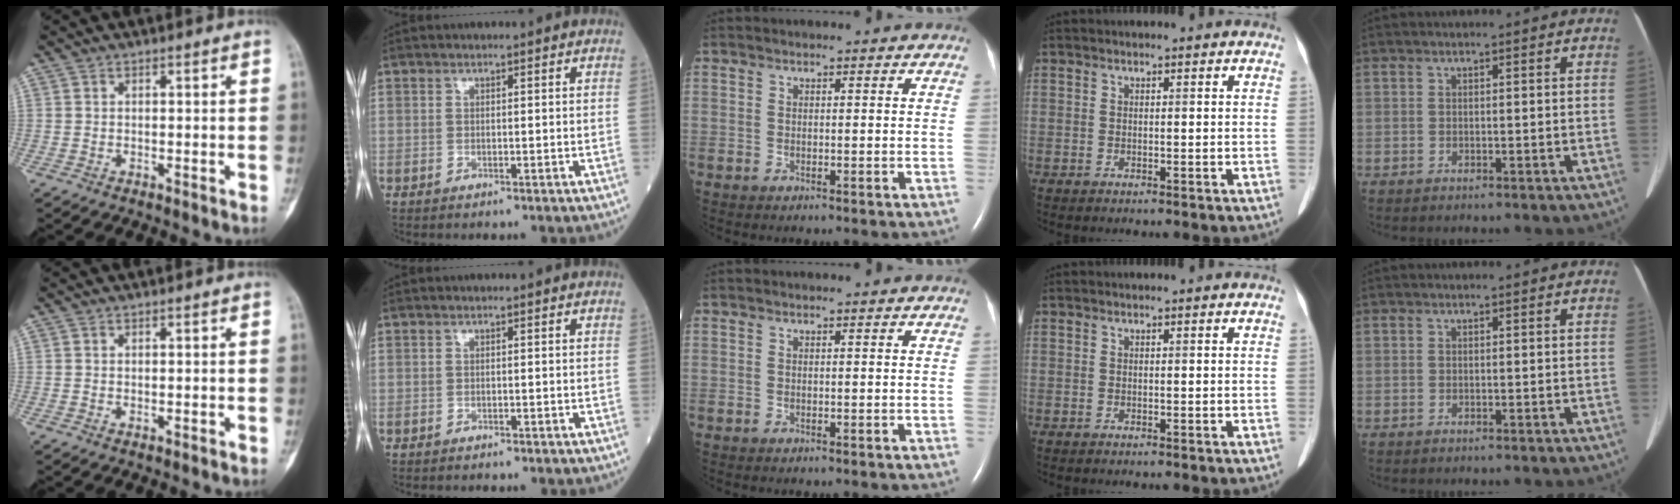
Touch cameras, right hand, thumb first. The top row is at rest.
{"index": {"total": 0.9, "force": [-0.8, 0.2, 0.5], "torque": [-0.009, -0.001, -0.009]}}